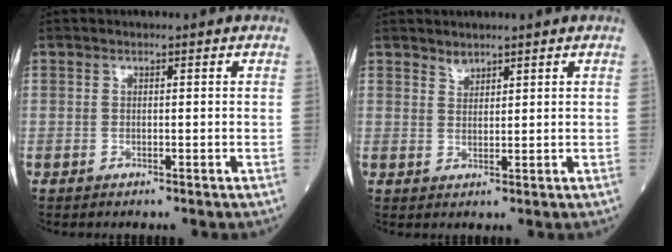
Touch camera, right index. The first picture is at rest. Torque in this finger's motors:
{"motor_torque": [0.00, 0.00, 0.00, -0.01]}